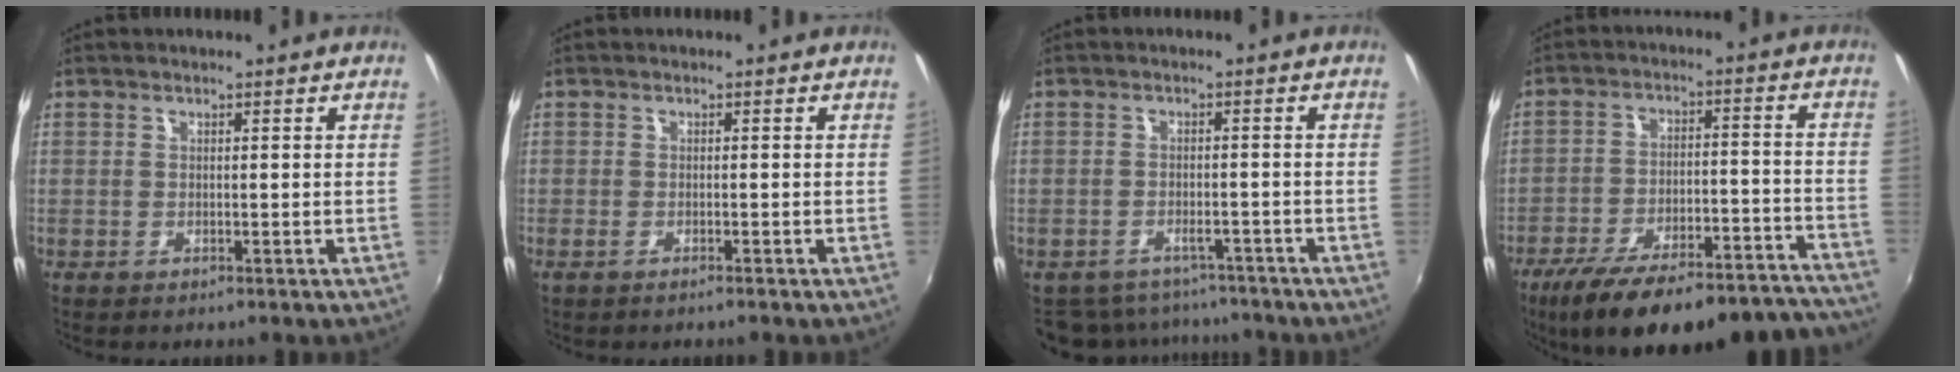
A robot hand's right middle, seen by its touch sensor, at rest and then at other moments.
{"total": 1.2, "force": [-0.9, 0.2, 0.7], "torque": [-0.015, -0.003, -0.017]}
{"total": 10.2, "force": [-8.7, 4.6, 2.5], "torque": [-0.069, 0.000, -0.117]}
{"total": 28.3, "force": [-24.2, 7.4, 12.6], "torque": [-0.203, -0.008, -0.319]}